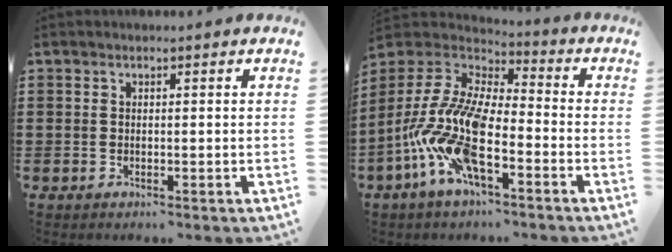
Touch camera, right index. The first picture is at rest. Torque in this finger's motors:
{"motor_torque": [2.14, 0.00, 1.05, 0.21]}